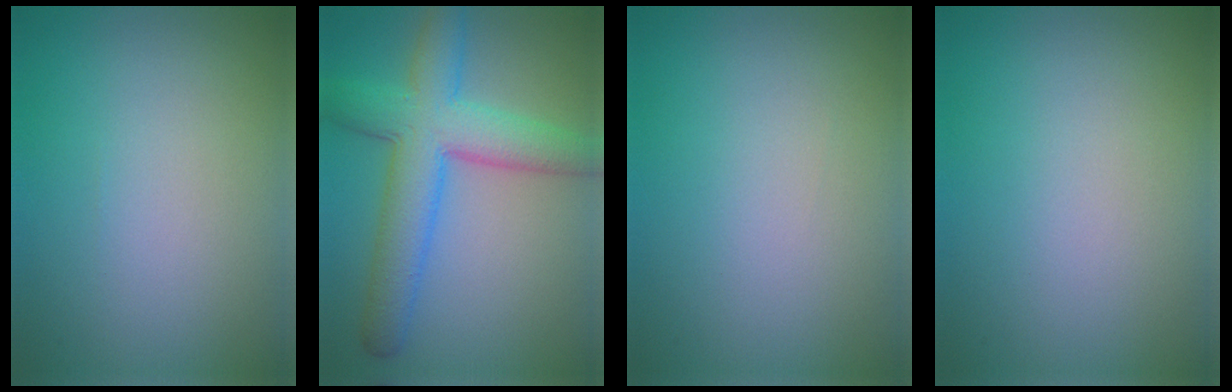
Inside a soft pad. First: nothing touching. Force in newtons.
{"total": 7.4, "press": 7.4, "slide": 0.3}
{"total": 0.0}
{"total": 0.0}